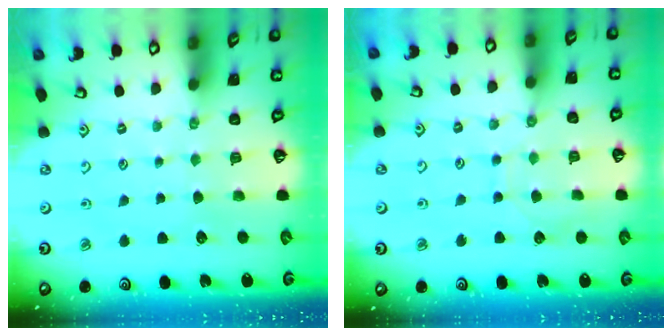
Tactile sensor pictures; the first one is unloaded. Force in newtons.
{"total": 5.6, "press": 5.6, "slide": 0.5}